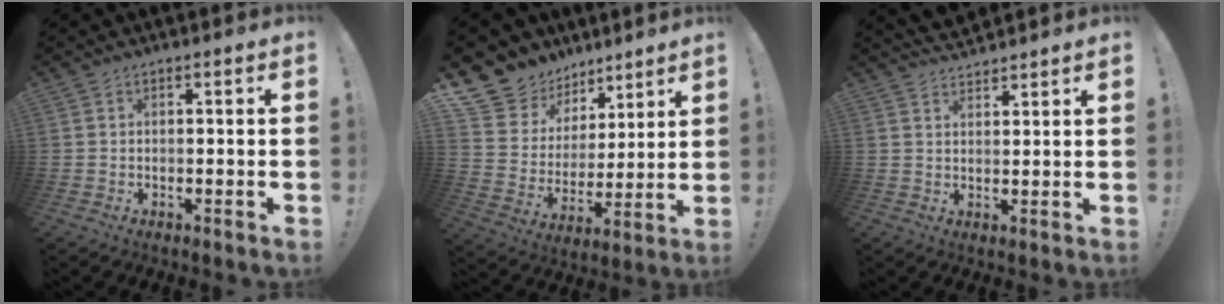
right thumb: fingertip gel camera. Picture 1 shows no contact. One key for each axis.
{"total": 13.0, "fx": 8.9, "fy": 9.2, "fz": 2.3, "tx": -0.045, "ty": -0.074, "tz": 0.181}
{"total": 4.5, "fx": 4.3, "fy": 1.2, "fz": 0.6, "tx": -0.005, "ty": -0.026, "tz": 0.079}